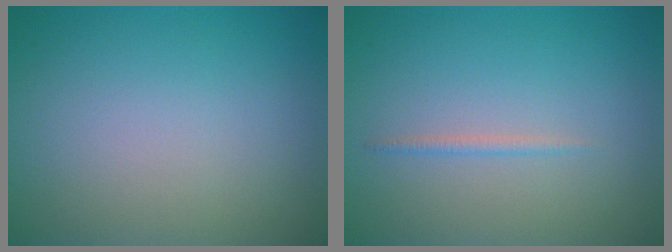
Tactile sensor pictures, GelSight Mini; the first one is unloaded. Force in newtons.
{"total": 0.7, "press": 0.7, "slide": 0.1}